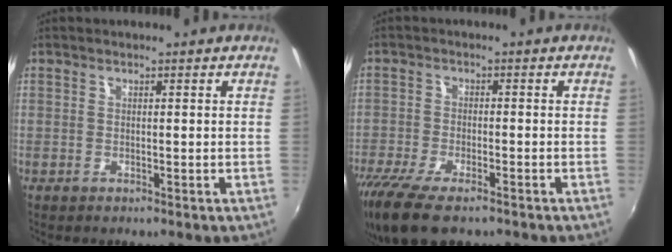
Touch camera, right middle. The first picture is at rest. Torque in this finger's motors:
{"motor_torque": [1.18, -0.96, 0.22, 0.09]}